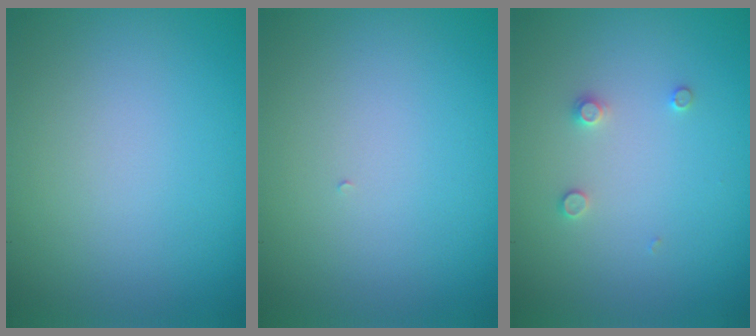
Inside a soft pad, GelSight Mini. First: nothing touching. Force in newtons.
{"total": 0.0}
{"total": 1.0, "press": 1.0, "slide": 0.2}